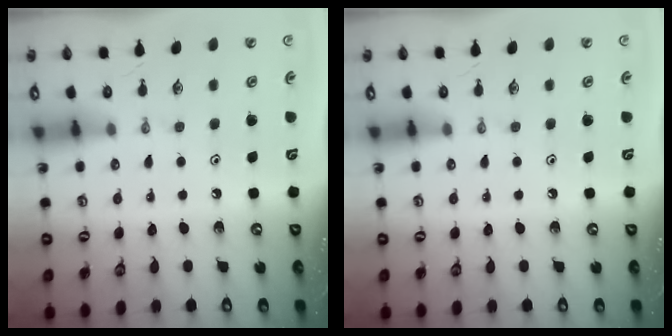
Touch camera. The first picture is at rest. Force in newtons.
{"total": 0.0}